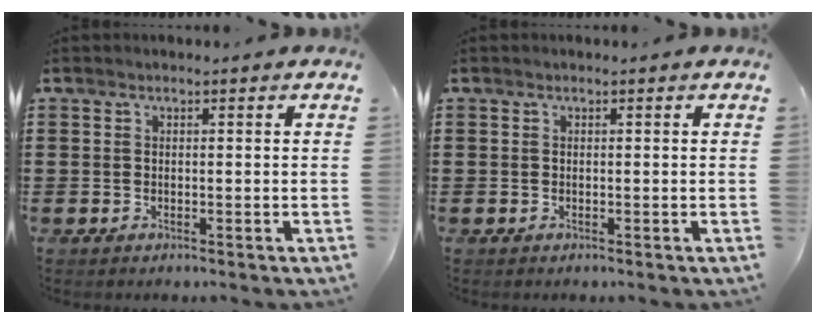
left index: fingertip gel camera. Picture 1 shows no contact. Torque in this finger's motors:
{"motor_torque": [0.15, 0.04, 0.02, 0.01]}